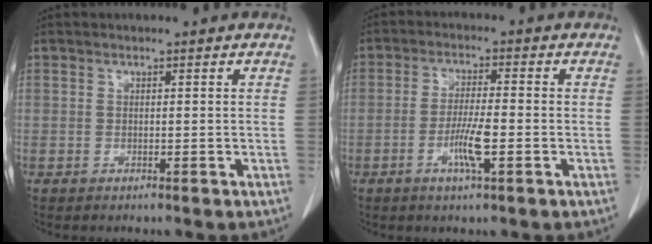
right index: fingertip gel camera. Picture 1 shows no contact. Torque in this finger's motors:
{"motor_torque": [-0.14, 0.00, -0.04, 0.01]}